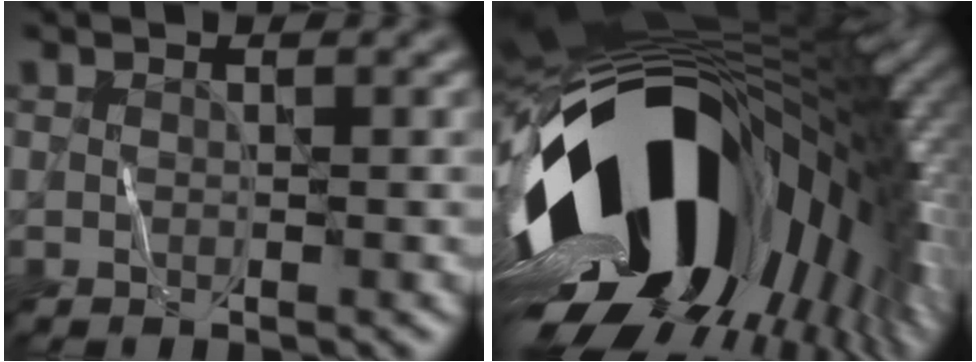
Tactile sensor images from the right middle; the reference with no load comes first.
{"total": 20.7, "force": [-3.0, 11.3, 17.1], "torque": [-0.302, -0.037, -0.053]}